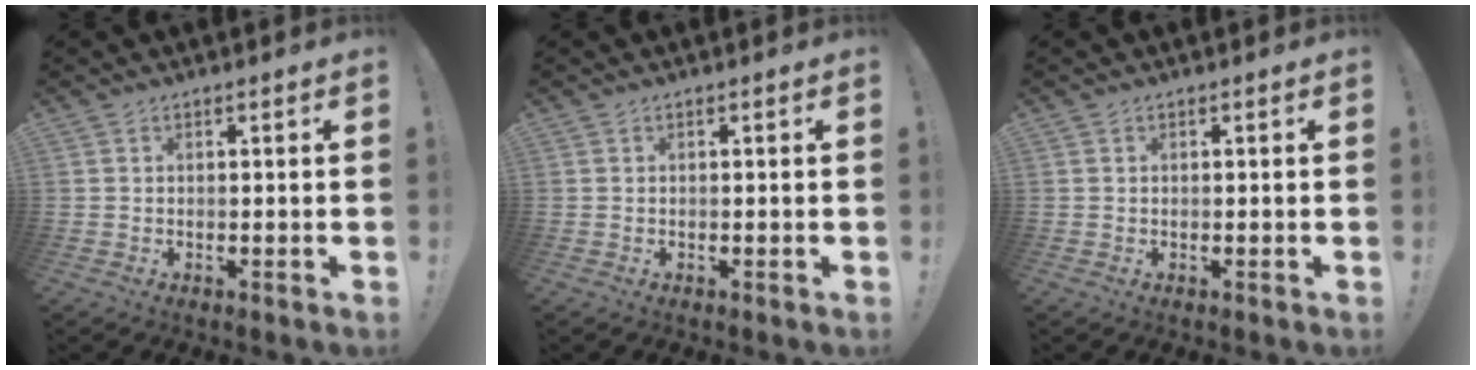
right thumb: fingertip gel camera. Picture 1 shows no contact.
{"total": 0.0}
{"total": 0.0}